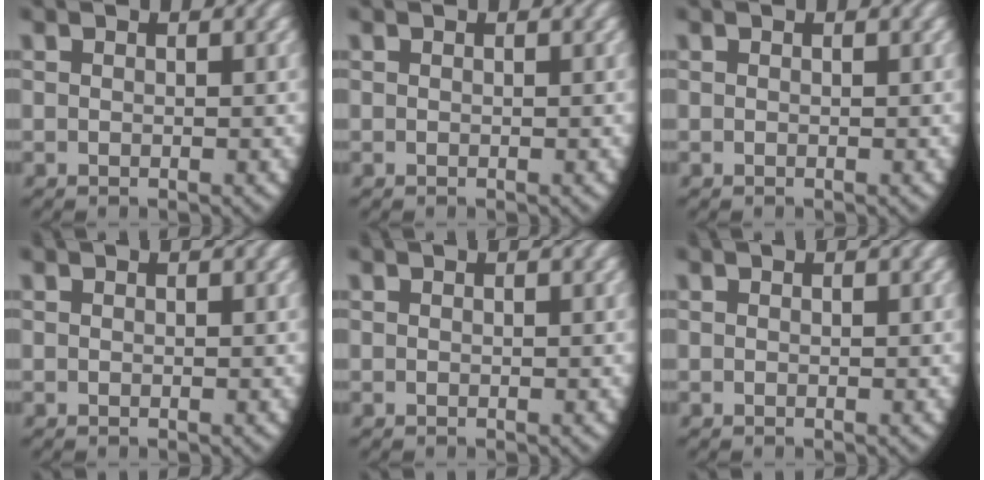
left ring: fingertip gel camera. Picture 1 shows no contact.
{"total": 0.0}
{"total": 0.0}
{"total": 0.0}
{"total": 0.0}
{"total": 0.0}